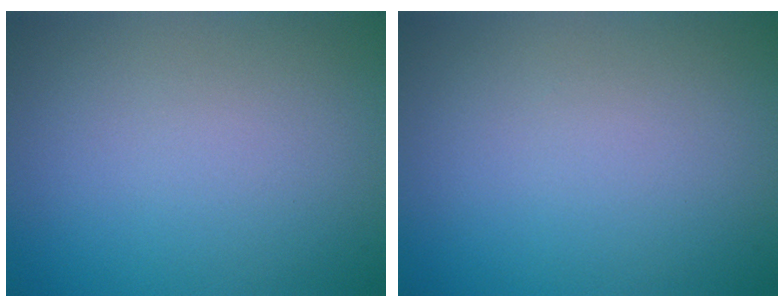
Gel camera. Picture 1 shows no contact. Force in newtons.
{"total": 0.0}